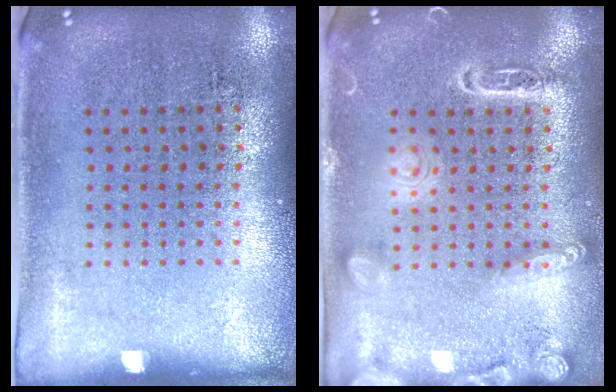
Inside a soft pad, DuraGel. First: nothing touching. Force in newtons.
{"total": 3.3, "press": 3.3, "slide": 0.3}